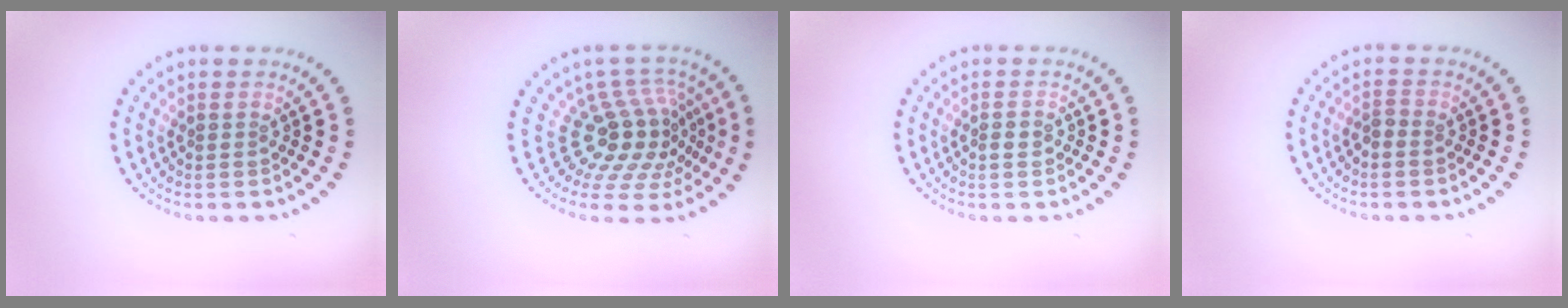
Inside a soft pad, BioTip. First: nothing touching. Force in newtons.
{"total": 5.2, "press": 3.6, "slide": 3.7}
{"total": 0.6, "press": 0.6, "slide": 0.1}
{"total": 0.9, "press": 0.8, "slide": 0.5}